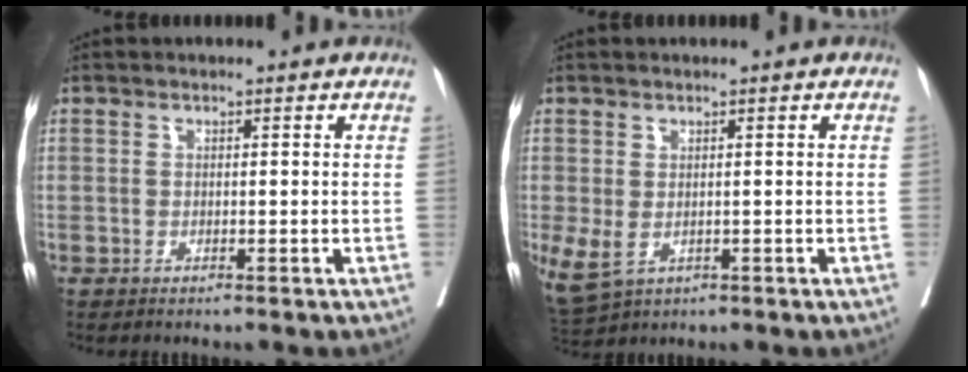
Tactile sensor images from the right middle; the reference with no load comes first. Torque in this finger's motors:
{"motor_torque": [0.13, -0.09, 0.57, 0.16]}